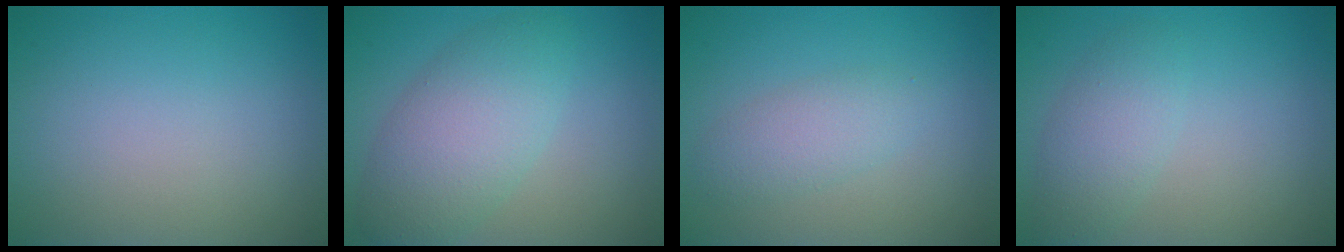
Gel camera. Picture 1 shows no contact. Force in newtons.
{"total": 5.7, "press": 5.7, "slide": 0.0}
{"total": 2.4, "press": 2.4, "slide": 0.1}
{"total": 2.9, "press": 2.9, "slide": 0.2}